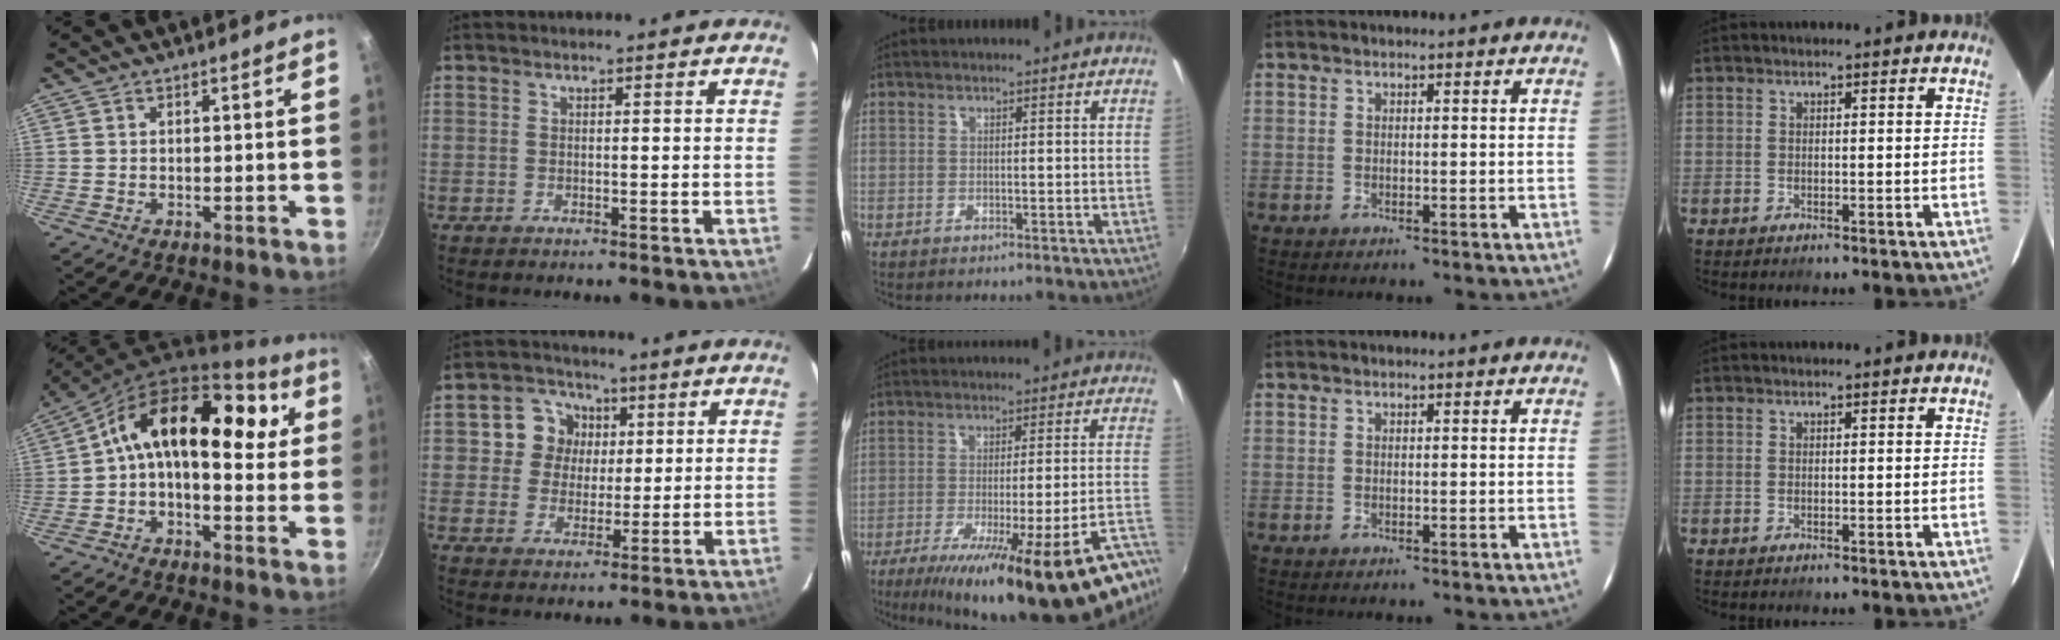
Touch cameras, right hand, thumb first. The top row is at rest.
{"thumb": {"total": 15.6, "force": [2.5, 9.5, 12.1], "torque": [-0.157, 0.034, 0.011]}, "index": {"total": 7.6, "force": [1.7, 7.1, 2.0], "torque": [-0.046, 0.022, 0.027]}, "middle": {"total": 27.2, "force": [-19.8, 4.4, 18.1], "torque": [-0.259, -0.055, -0.272]}}